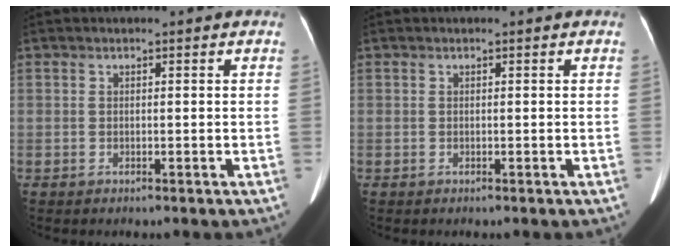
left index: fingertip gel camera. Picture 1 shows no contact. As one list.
[{"total": 0.0}]